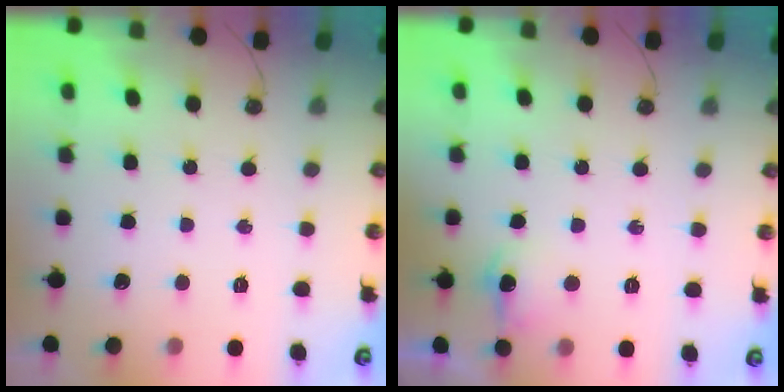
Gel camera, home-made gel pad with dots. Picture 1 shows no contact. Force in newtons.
{"total": 7.5, "press": 7.4, "slide": 0.7}